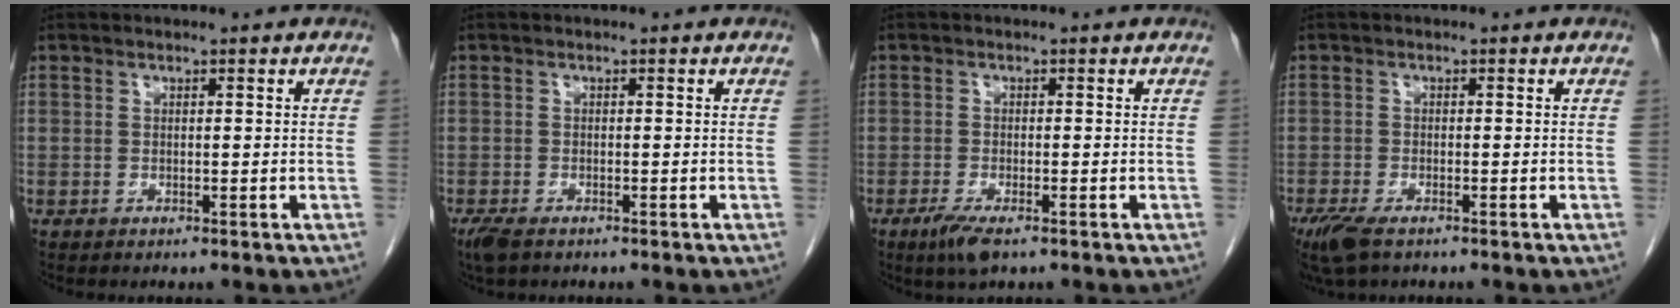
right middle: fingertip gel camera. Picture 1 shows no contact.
{"total": 3.2, "force": [-2.2, 1.3, 2.0], "torque": [-0.047, -0.010, -0.036]}
{"total": 3.5, "force": [-2.2, 0.7, 2.7], "torque": [-0.057, -0.008, -0.039]}
{"total": 5.1, "force": [-3.5, 1.8, 3.3], "torque": [-0.069, -0.014, -0.060]}